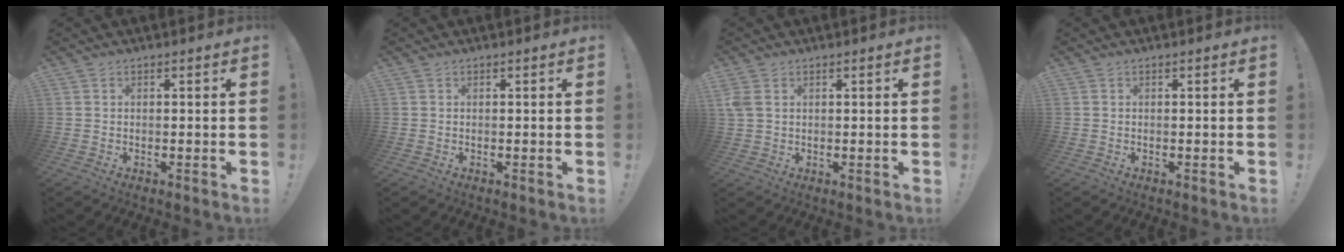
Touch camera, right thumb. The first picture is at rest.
{"total": 0.0}
{"total": 3.5, "force": [1.4, 2.4, 2.2], "torque": [-0.039, 0.001, 0.028]}
{"total": 0.0}